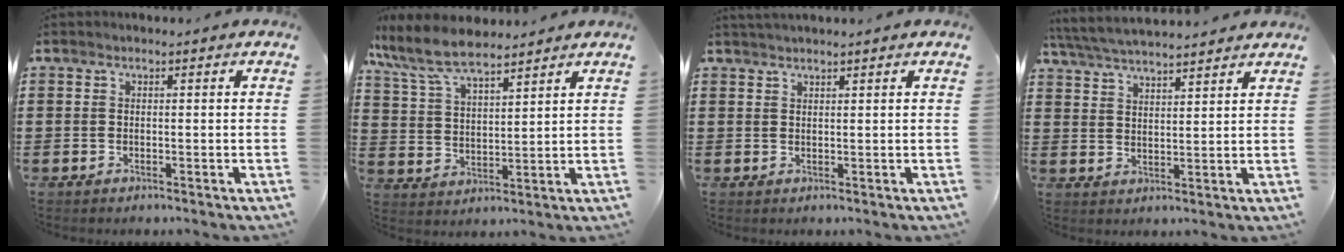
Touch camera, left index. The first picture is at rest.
{"total": 8.0, "force": [7.1, 1.7, 3.5], "torque": [-0.094, -0.022, 0.128]}
{"total": 1.3, "force": [1.2, -0.1, 0.4], "torque": [-0.009, -0.001, 0.023]}
{"total": 4.9, "force": [4.7, 0.1, 1.3], "torque": [-0.041, -0.019, 0.083]}